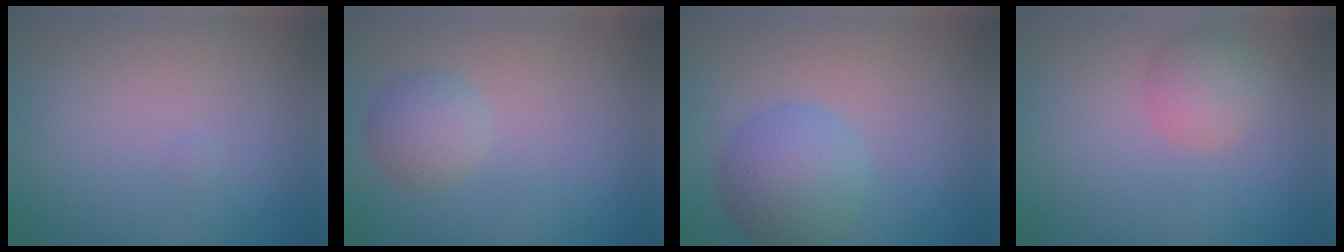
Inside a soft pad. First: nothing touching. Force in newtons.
{"total": 2.4, "press": 2.4, "slide": 0.2}
{"total": 4.6, "press": 4.6, "slide": 0.2}
{"total": 2.6, "press": 2.6, "slide": 0.1}